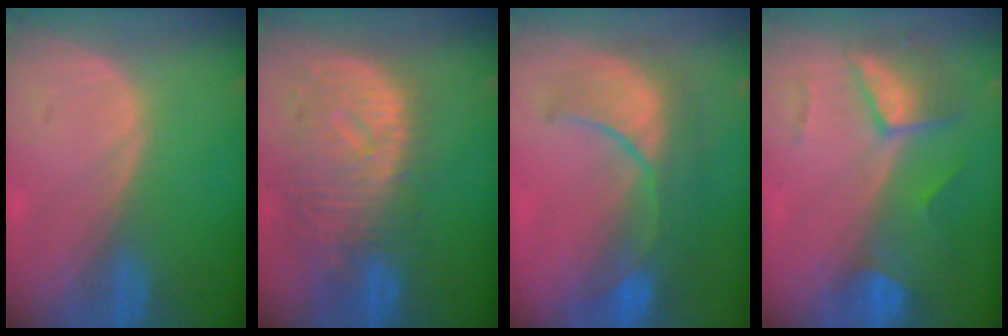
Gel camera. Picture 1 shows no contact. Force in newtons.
{"total": 11.0, "press": 9.8, "slide": 5.1}
{"total": 10.2, "press": 9.1, "slide": 4.5}
{"total": 7.4, "press": 6.6, "slide": 3.5}